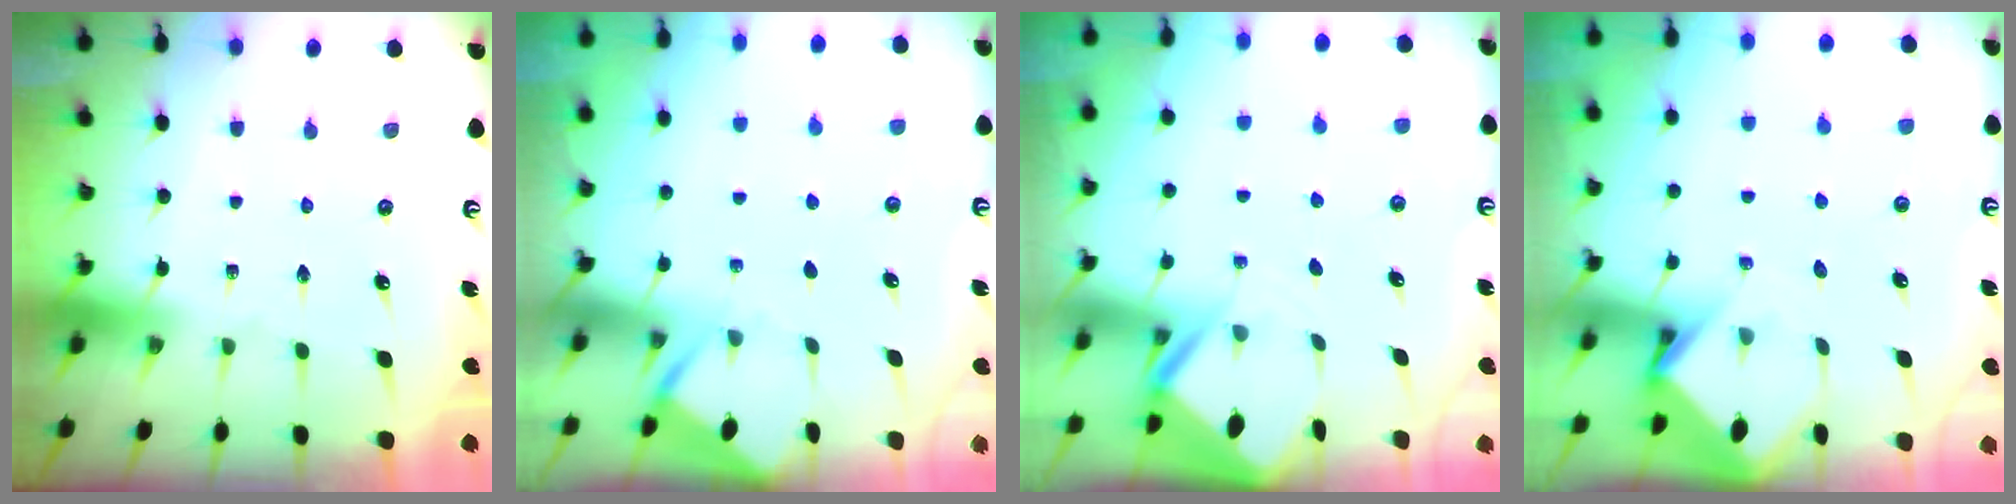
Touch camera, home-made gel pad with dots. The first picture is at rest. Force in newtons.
{"total": 2.9, "press": 2.9, "slide": 0.3}
{"total": 3.1, "press": 3.1, "slide": 0.3}
{"total": 3.6, "press": 3.5, "slide": 0.2}